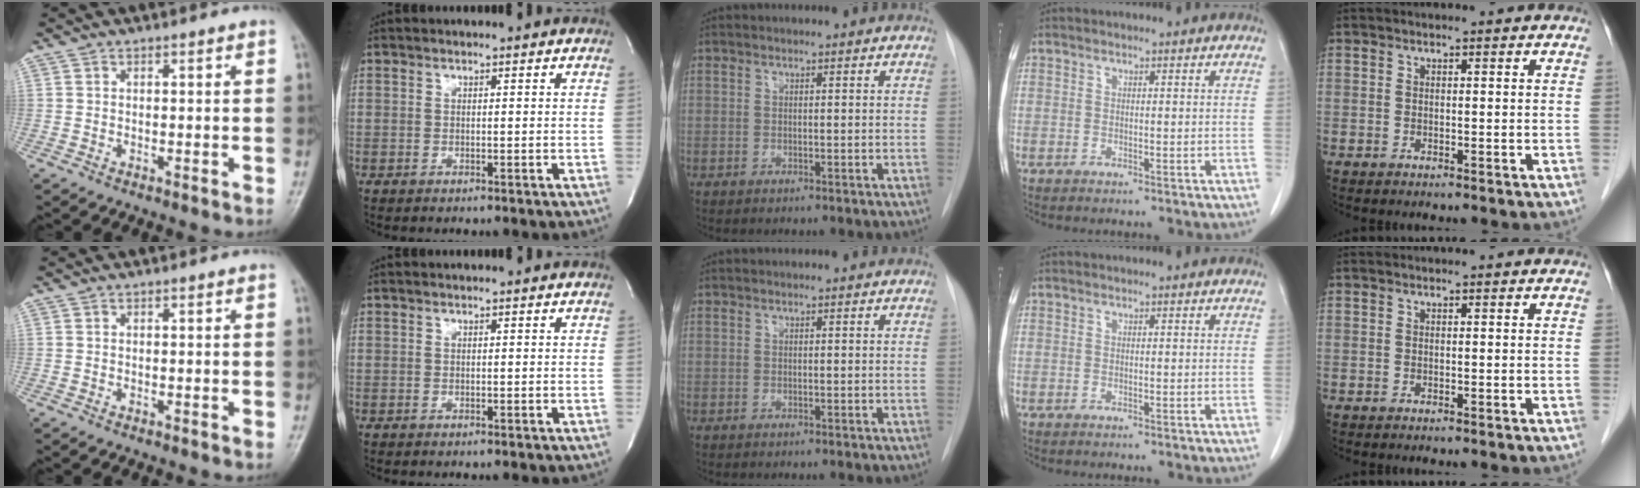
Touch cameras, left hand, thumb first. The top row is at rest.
{}